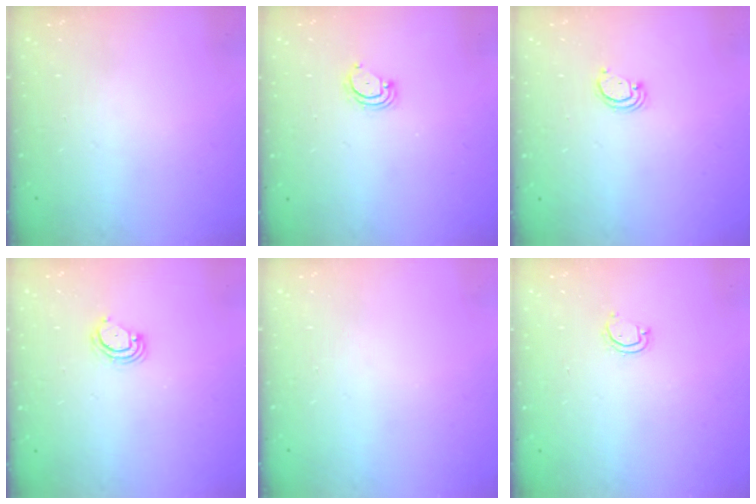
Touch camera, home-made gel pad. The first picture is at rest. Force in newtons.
{"total": 2.3, "press": 2.3, "slide": 0.2}
{"total": 2.4, "press": 2.4, "slide": 0.2}
{"total": 4.2, "press": 4.1, "slide": 0.3}
{"total": 0.0}
{"total": 3.3, "press": 3.3, "slide": 0.2}